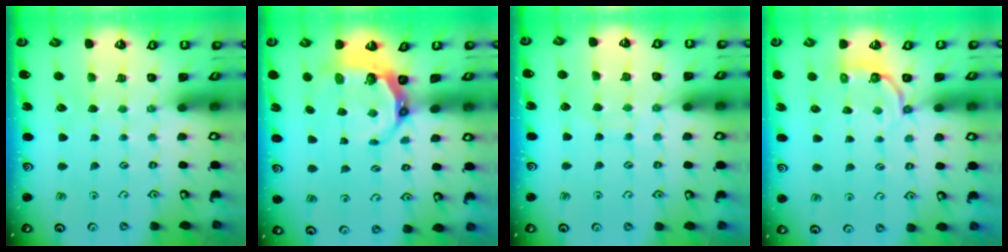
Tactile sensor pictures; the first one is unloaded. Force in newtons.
{"total": 7.1, "press": 6.1, "slide": 3.6}
{"total": 5.7, "press": 5.7, "slide": 0.6}
{"total": 4.2, "press": 2.9, "slide": 3.0}